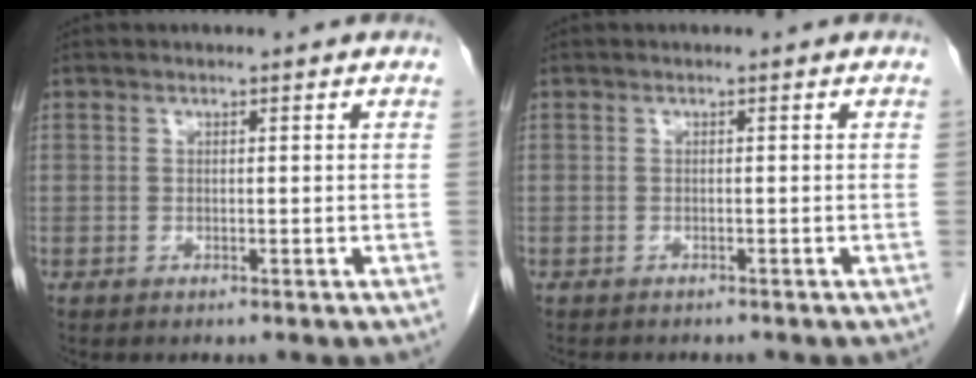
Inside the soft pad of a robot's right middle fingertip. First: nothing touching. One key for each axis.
{"total": 2.9, "fx": -2.5, "fy": 0.9, "fz": 1.2, "tx": -0.019, "ty": -0.006, "tz": -0.027}